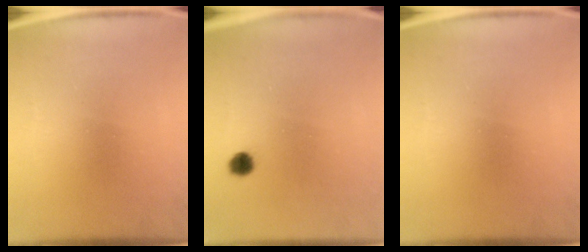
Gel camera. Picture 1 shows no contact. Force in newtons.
{"total": 2.3}
{"total": 0.0}